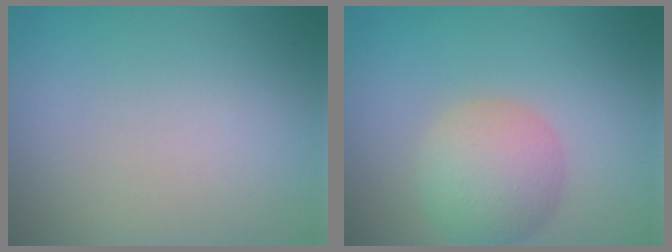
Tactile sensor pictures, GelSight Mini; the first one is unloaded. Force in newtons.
{"total": 4.8, "press": 4.8, "slide": 0.2}